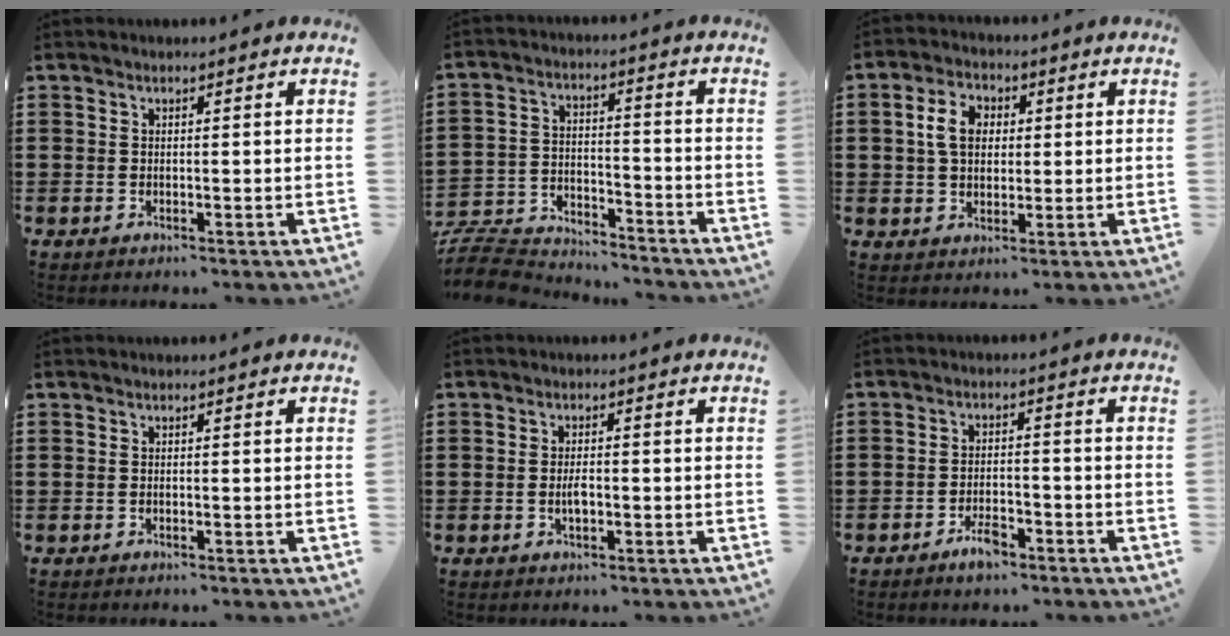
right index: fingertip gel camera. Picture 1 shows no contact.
{"total": 7.9, "force": [-7.7, 1.4, 1.2], "torque": [-0.041, 0.012, -0.158]}
{"total": 6.0, "force": [1.0, 4.4, 4.0], "torque": [-0.091, 0.012, 0.012]}
{"total": 0.0}
{"total": 2.4, "force": [-0.5, 0.9, 2.1], "torque": [-0.039, 0.004, -0.009]}
{"total": 3.8, "force": [-2.7, 1.3, 2.3], "torque": [-0.044, 0.008, -0.053]}